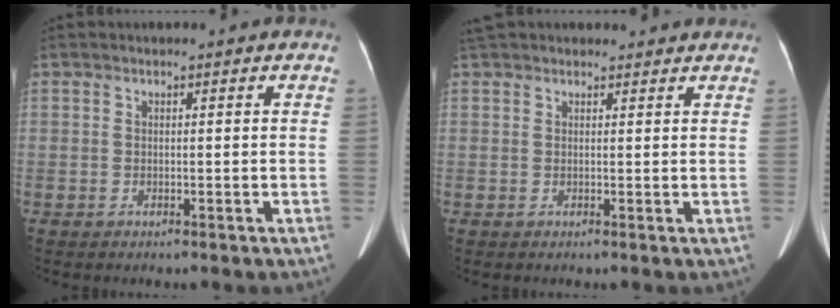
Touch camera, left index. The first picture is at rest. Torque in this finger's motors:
{"motor_torque": [0.88, -1.27, 0.48, 0.07]}